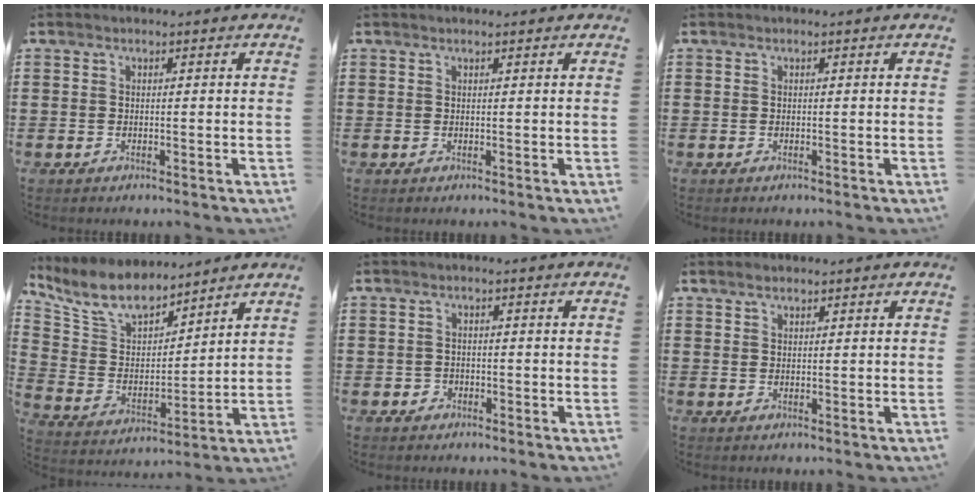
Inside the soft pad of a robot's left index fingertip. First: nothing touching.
{"total": 0.6, "force": [0.5, 0.0, 0.3], "torque": [-0.006, -0.001, 0.010]}
{"total": 0.0}
{"total": 10.2, "force": [8.7, 3.5, 3.9], "torque": [-0.117, -0.040, 0.162]}
{"total": 1.1, "force": [-0.5, 1.0, 0.1], "torque": [-0.006, 0.003, -0.012]}
{"total": 1.2, "force": [1.1, 0.4, 0.4], "torque": [-0.008, 0.002, 0.021]}